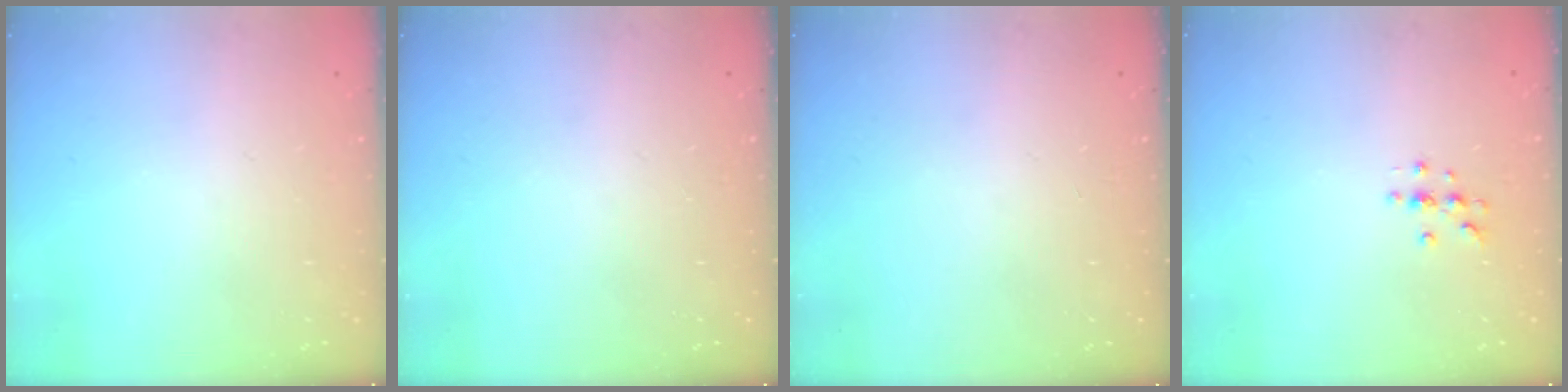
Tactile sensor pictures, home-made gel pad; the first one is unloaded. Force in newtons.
{"total": 0.0}
{"total": 0.0}
{"total": 3.5, "press": 3.5, "slide": 0.4}